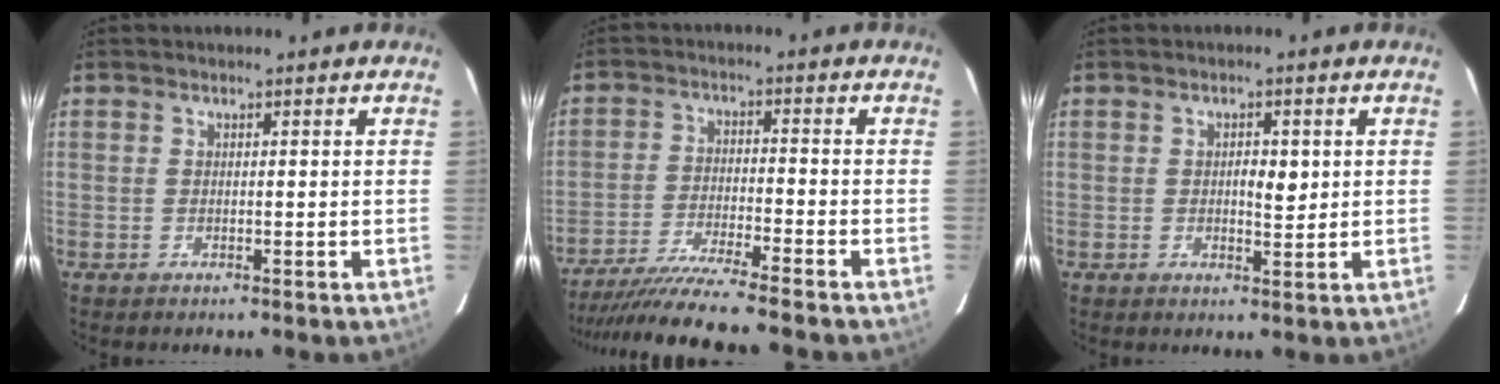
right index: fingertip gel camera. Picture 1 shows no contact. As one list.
[{"total": 11.4, "force": [-10.1, -1.6, 4.9], "torque": [-0.074, -0.026, -0.171]}, {"total": 2.8, "force": [0.4, 1.2, 2.5], "torque": [-0.038, 0.000, 0.006]}]